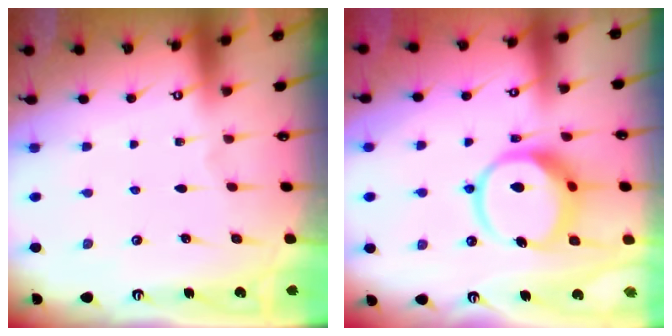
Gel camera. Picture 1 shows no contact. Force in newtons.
{"total": 14.0, "press": 13.9, "slide": 1.7}